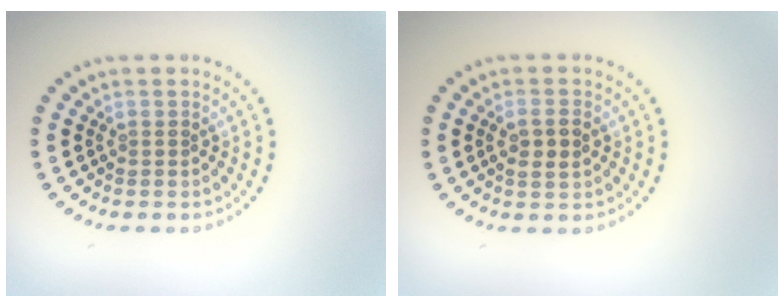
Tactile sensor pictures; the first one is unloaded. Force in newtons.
{"total": 2.1, "press": 2.1, "slide": 0.5}